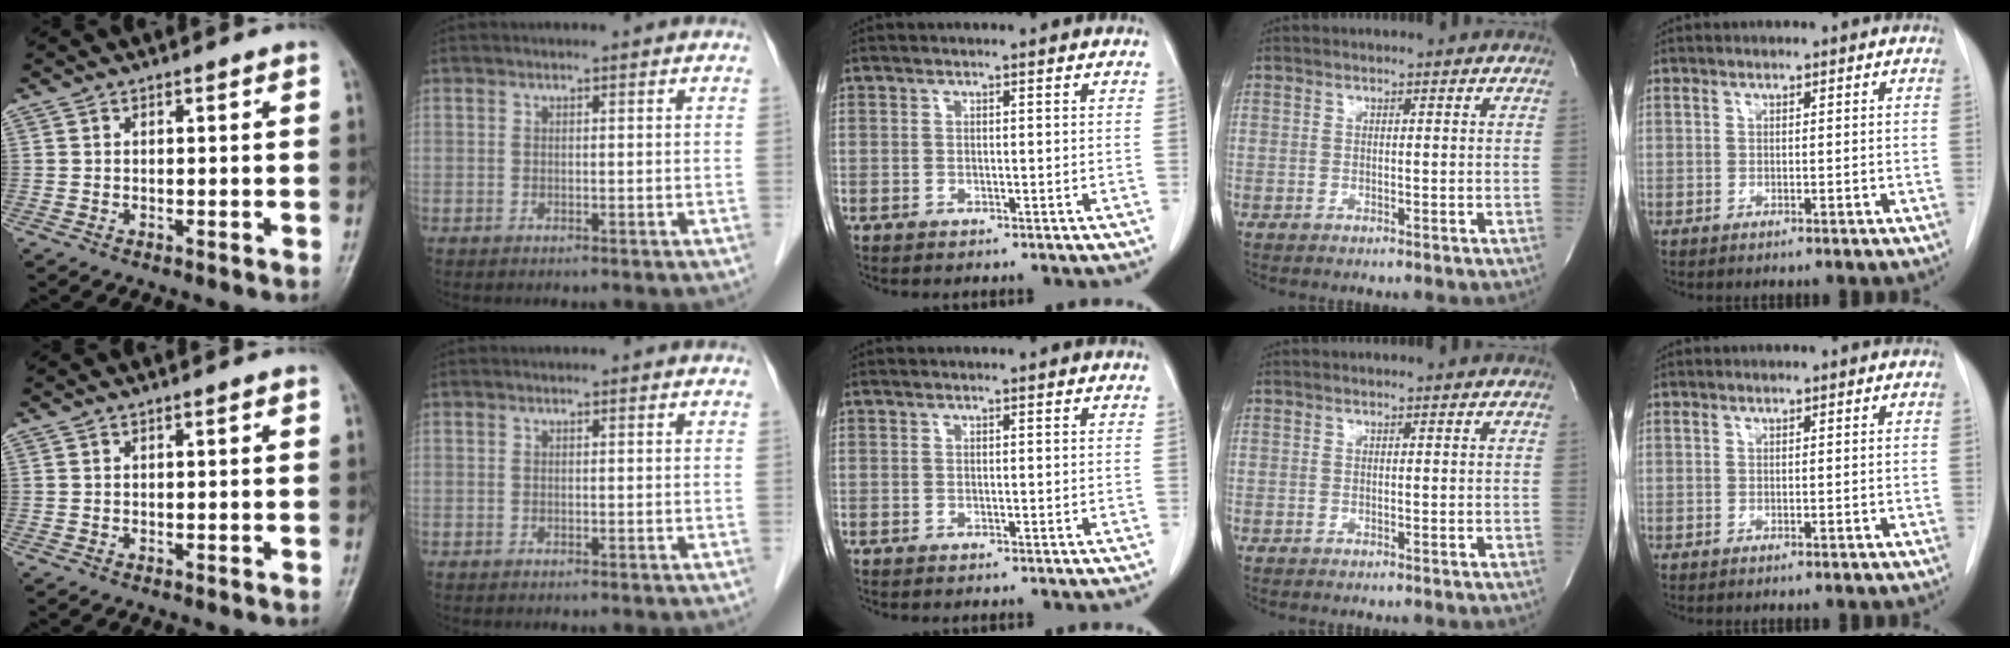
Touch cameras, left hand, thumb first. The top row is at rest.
{}